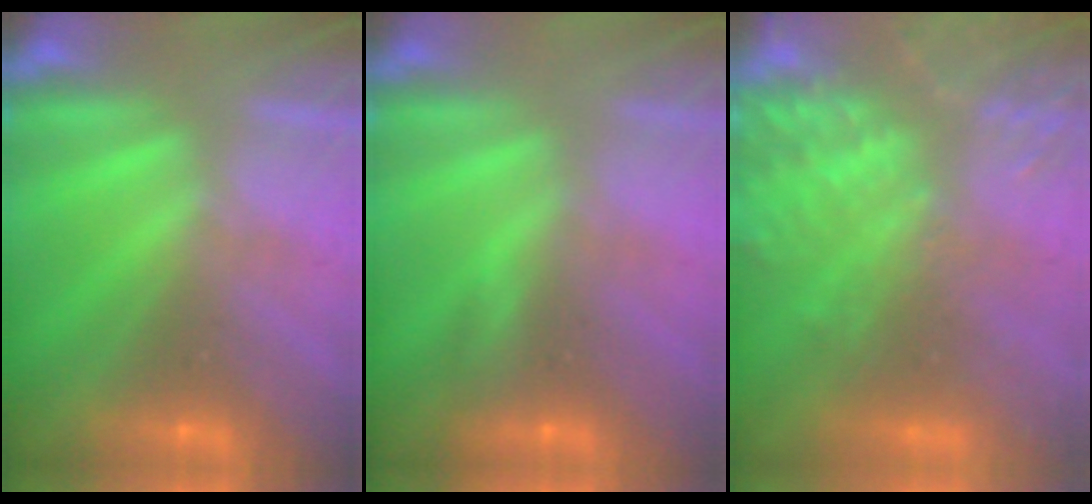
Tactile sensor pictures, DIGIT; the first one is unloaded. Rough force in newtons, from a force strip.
{"total": 3.0}
{"total": 9.1}